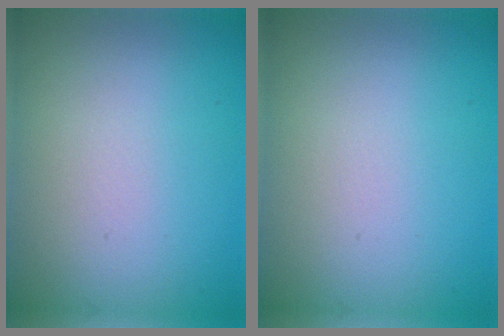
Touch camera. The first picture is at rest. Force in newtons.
{"total": 0.0}